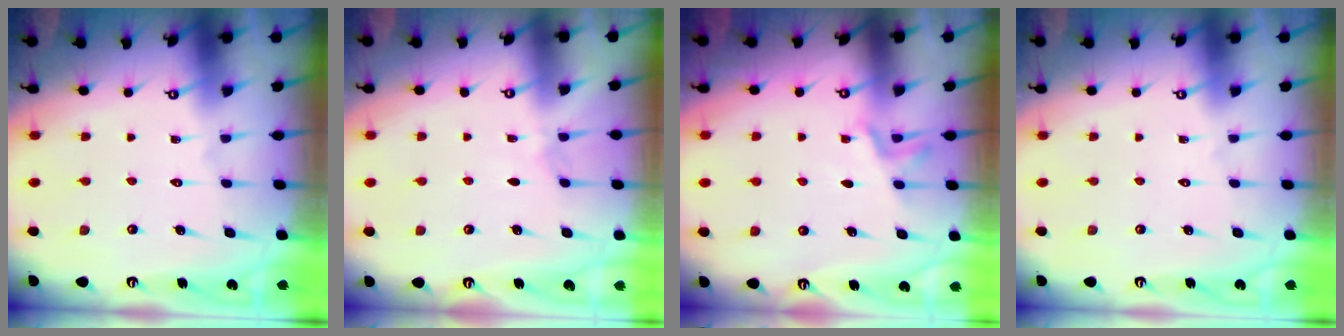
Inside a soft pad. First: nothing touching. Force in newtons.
{"total": 2.3, "press": 2.2, "slide": 0.5}
{"total": 5.2, "press": 4.5, "slide": 2.6}
{"total": 0.0}